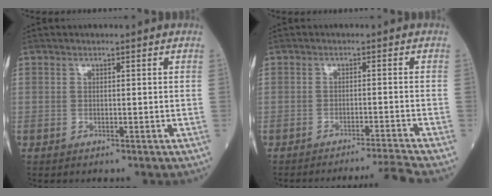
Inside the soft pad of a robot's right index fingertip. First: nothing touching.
{"total": 6.5, "force": [-5.4, -3.4, 0.5], "torque": [-0.007, -0.003, -0.080]}